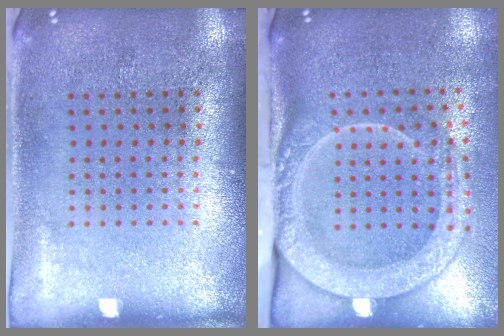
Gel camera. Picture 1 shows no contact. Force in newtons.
{"total": 2.7, "press": 2.1, "slide": 1.6}